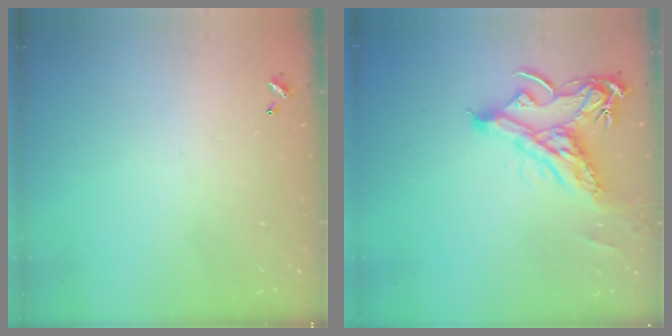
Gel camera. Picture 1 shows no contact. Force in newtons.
{"total": 8.6, "press": 8.4, "slide": 1.8}